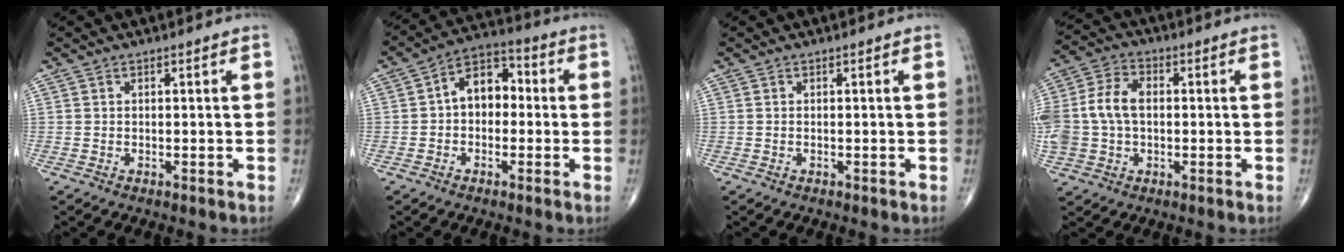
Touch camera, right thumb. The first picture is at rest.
{"total": 8.6, "force": [0.0, 6.0, 6.2], "torque": [-0.066, 0.034, -0.015]}
{"total": 0.0}
{"total": 11.7, "force": [0.0, 8.2, 8.4], "torque": [-0.173, 0.030, 0.000]}